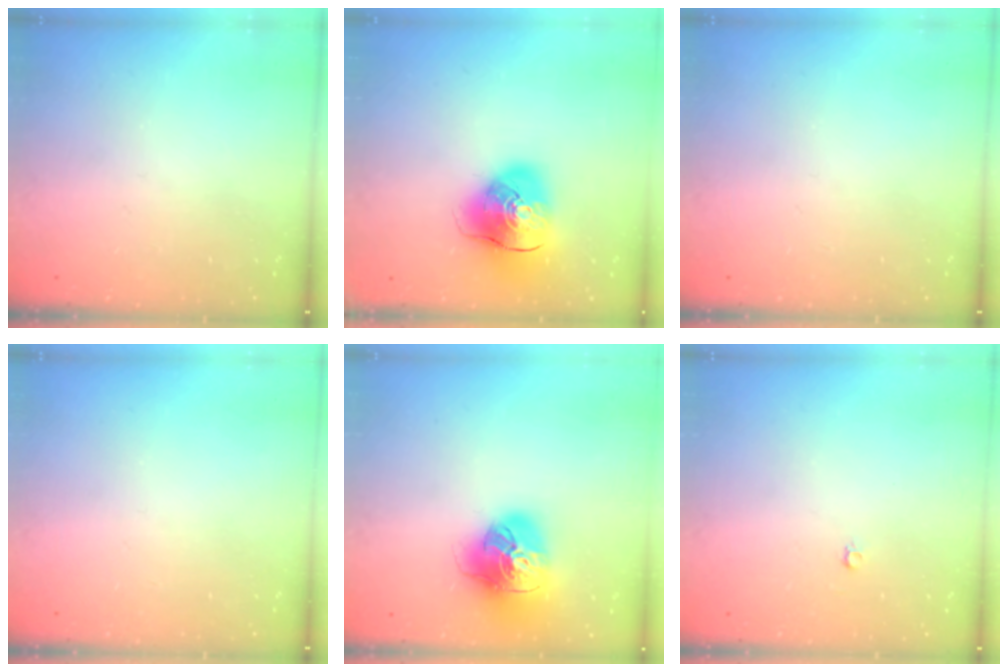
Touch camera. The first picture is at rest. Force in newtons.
{"total": 12.5, "press": 12.3, "slide": 2.1}
{"total": 0.0}
{"total": 0.0}
{"total": 19.5, "press": 19.4, "slide": 2.2}
{"total": 2.2, "press": 2.2, "slide": 0.2}